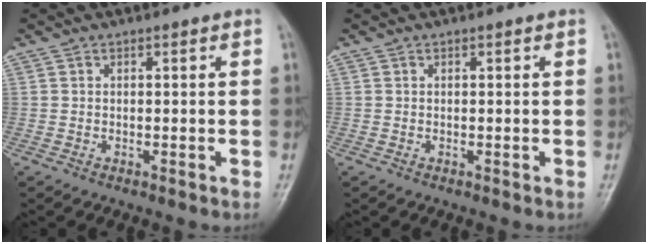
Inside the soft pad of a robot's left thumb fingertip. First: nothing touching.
{"total": 0.0}